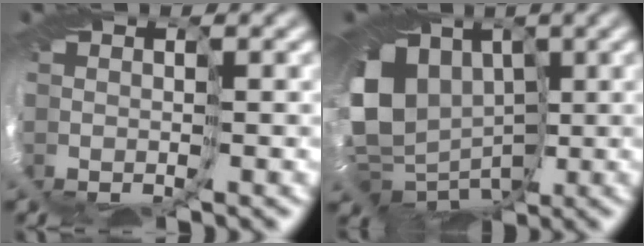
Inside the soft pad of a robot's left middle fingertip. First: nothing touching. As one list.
[{"total": 11.8, "force": [1.5, 9.6, 6.6], "torque": [-0.133, -0.005, 0.039]}]